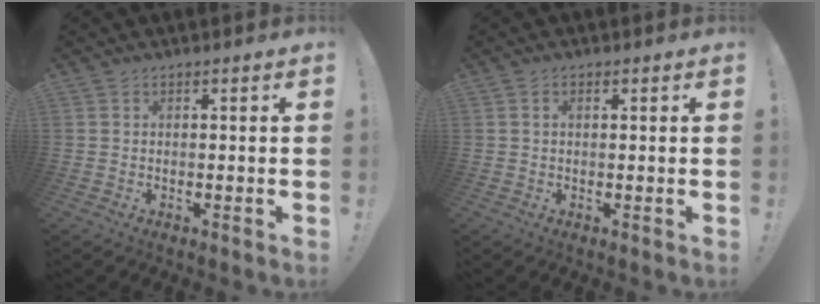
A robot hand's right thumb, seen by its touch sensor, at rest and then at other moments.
{"total": 1.2, "force": [0.4, 0.5, 1.0], "torque": [-0.014, 0.000, 0.005]}